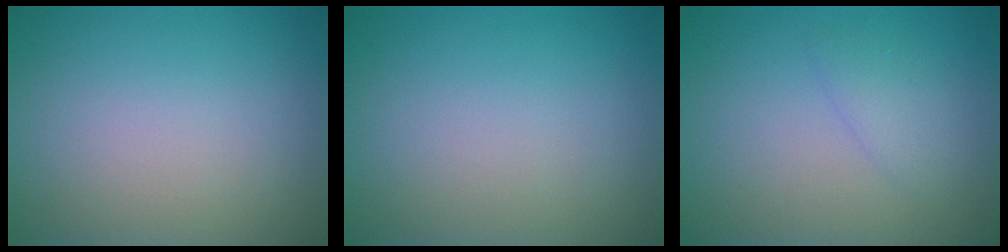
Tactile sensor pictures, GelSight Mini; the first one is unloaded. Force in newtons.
{"total": 0.0}
{"total": 1.4, "press": 1.4, "slide": 0.2}